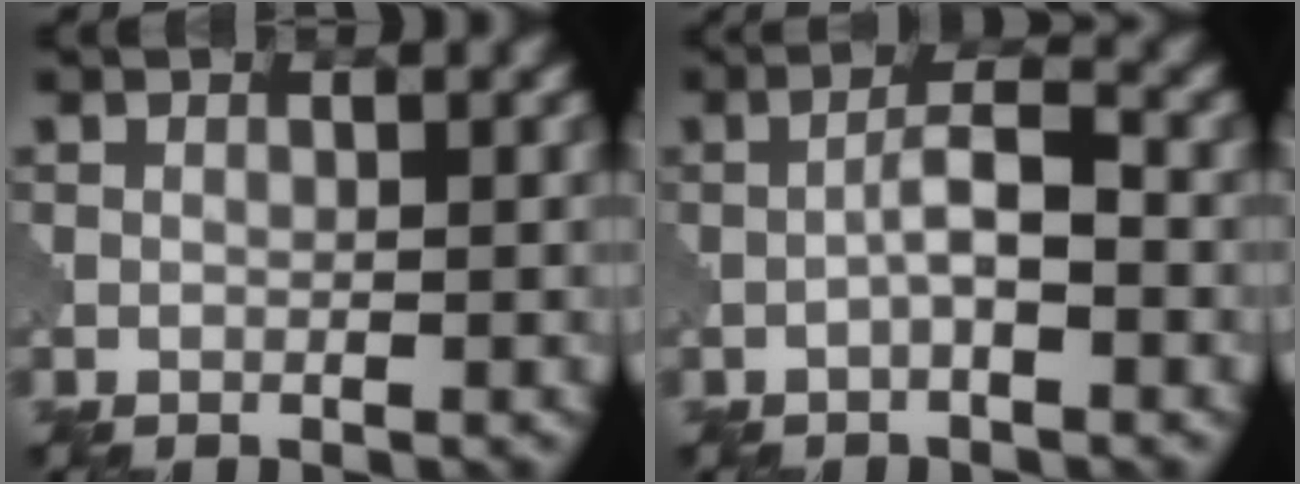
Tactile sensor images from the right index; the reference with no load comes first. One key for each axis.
{"total": 2.9, "fx": -0.8, "fy": 0.6, "fz": 2.7, "tx": -0.049, "ty": 0.010, "tz": -0.019}